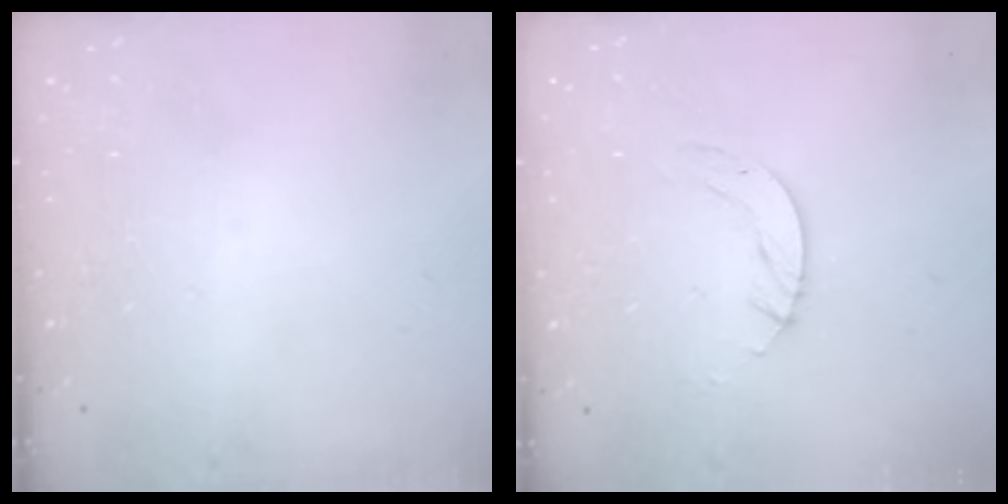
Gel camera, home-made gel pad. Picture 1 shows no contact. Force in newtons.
{"total": 3.0, "press": 3.0, "slide": 0.2}